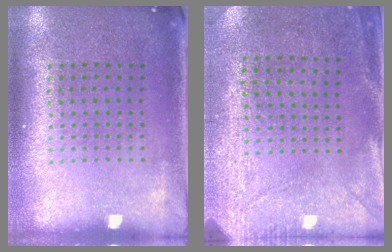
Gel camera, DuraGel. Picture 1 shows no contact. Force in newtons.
{"total": 3.0, "press": 2.3, "slide": 1.9}